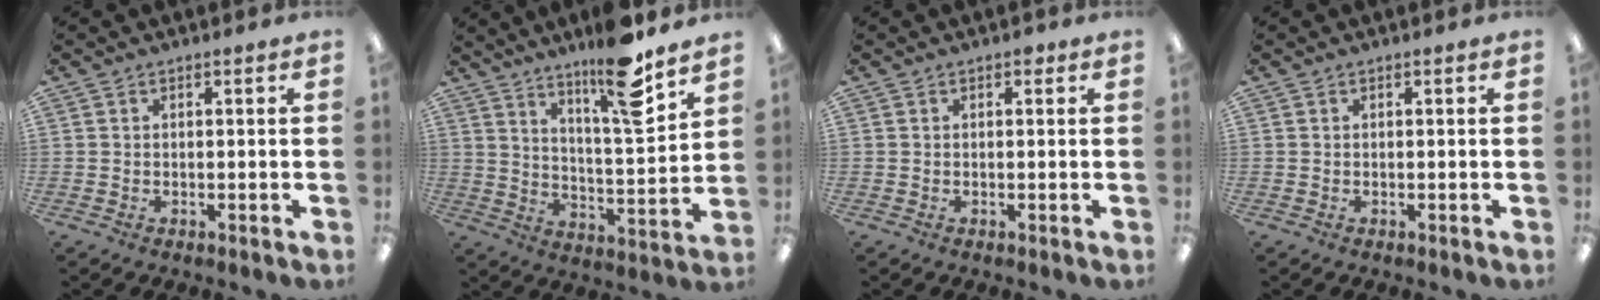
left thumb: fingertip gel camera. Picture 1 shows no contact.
{"total": 14.9, "force": [11.1, 2.6, 9.7], "torque": [-0.152, -0.070, 0.177]}
{"total": 0.8, "force": [0.4, 0.5, 0.5], "torque": [-0.002, -0.001, 0.005]}
{"total": 0.0}